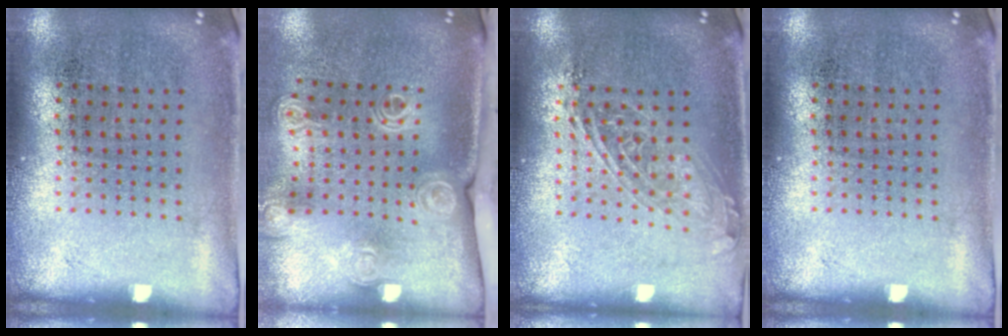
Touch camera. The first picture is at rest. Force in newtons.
{"total": 2.0, "press": 1.6, "slide": 1.3}
{"total": 1.6, "press": 1.3, "slide": 0.8}
{"total": 0.0}